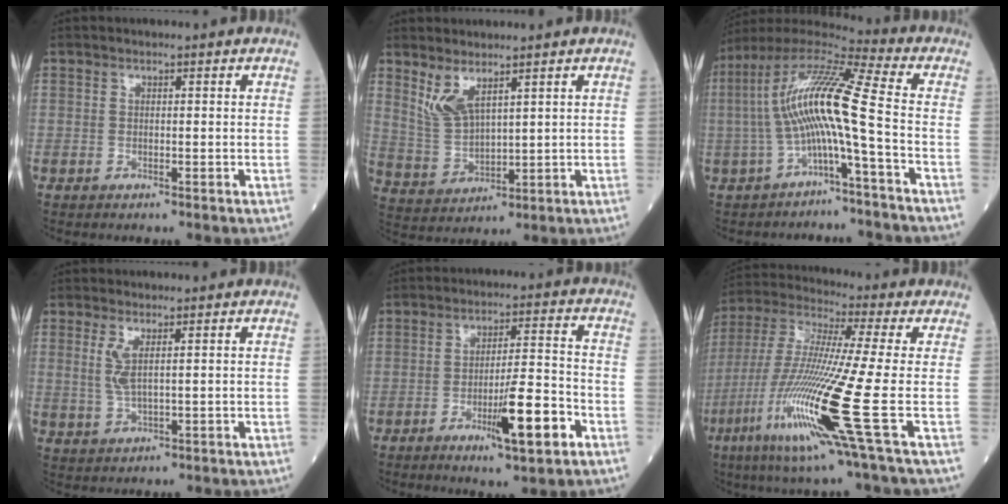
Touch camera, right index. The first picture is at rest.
{"total": 5.6, "force": [3.8, 1.5, 3.9], "torque": [-0.091, -0.009, 0.089]}
{"total": 12.9, "force": [-2.1, -0.3, 12.7], "torque": [-0.251, 0.032, -0.048]}
{"total": 3.3, "force": [1.2, 0.3, 3.1], "torque": [-0.073, -0.005, 0.030]}
{"total": 9.7, "force": [-4.2, 0.7, 8.7], "torque": [-0.140, -0.007, -0.064]}
{"total": 18.8, "force": [-6.4, -1.2, 17.6], "torque": [-0.384, -0.038, -0.133]}